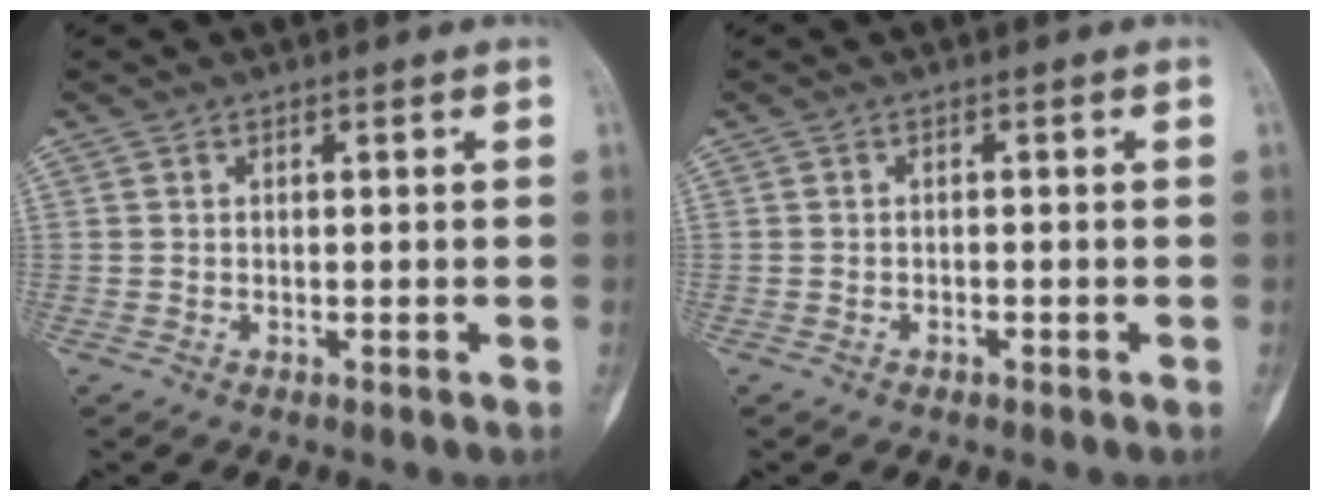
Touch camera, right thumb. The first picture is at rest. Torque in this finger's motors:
{"motor_torque": [-0.35, -0.15, -0.17, 0.06, -0.04]}